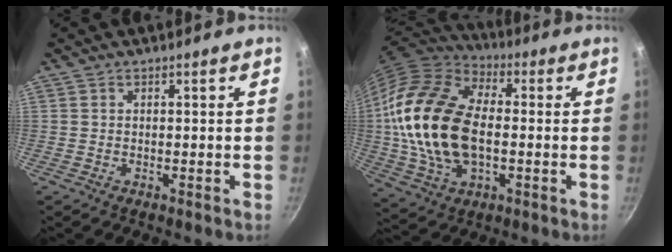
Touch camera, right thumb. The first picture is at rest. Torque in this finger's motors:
{"motor_torque": [-0.73, 2.20, 2.36, -0.41, 0.58]}